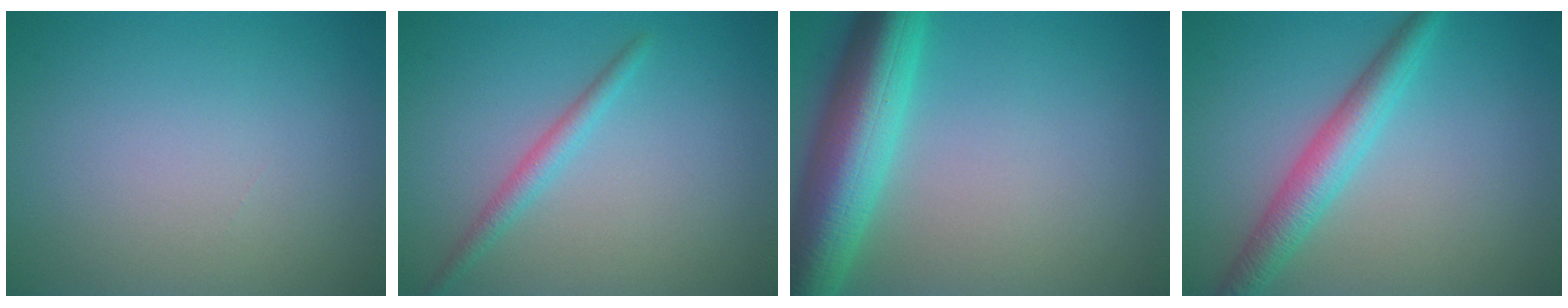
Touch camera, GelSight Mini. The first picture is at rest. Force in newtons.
{"total": 1.8, "press": 1.8, "slide": 0.0}
{"total": 8.9, "press": 8.9, "slide": 0.3}
{"total": 4.0, "press": 4.0, "slide": 0.0}